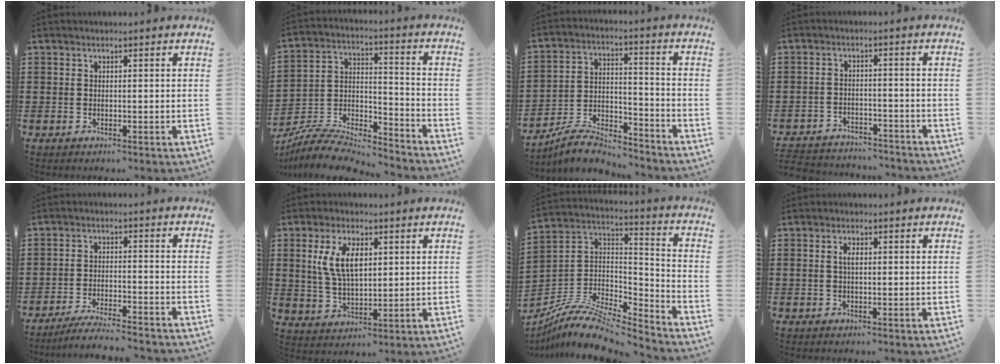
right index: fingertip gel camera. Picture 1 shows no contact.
{"total": 7.8, "force": [-7.5, 1.2, 1.9], "torque": [-0.043, 0.000, -0.151]}
{"total": 7.5, "force": [-7.2, 1.3, 2.0], "torque": [-0.043, 0.009, -0.141]}
{"total": 3.6, "force": [-3.6, 0.2, 0.0], "torque": [-0.013, -0.004, -0.079]}
{"total": 4.8, "force": [-4.6, -0.3, 1.4], "torque": [-0.031, -0.010, -0.091]}
{"total": 7.5, "force": [2.5, 3.5, 6.1], "torque": [-0.137, 0.009, 0.042]}
{"total": 9.8, "force": [-8.1, 3.1, 4.6], "torque": [-0.089, 0.011, -0.158]}
{"total": 1.8, "force": [0.3, 0.8, 1.6], "torque": [-0.032, 0.006, 0.003]}